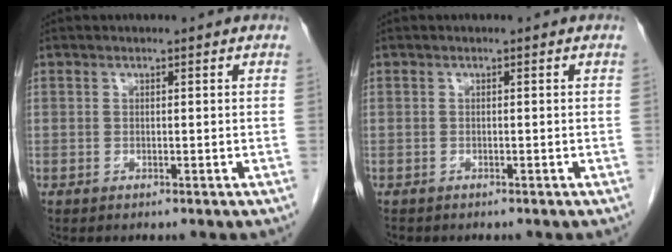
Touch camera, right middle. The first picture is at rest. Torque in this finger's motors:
{"motor_torque": [0.11, 0.09, 0.00, 0.00]}